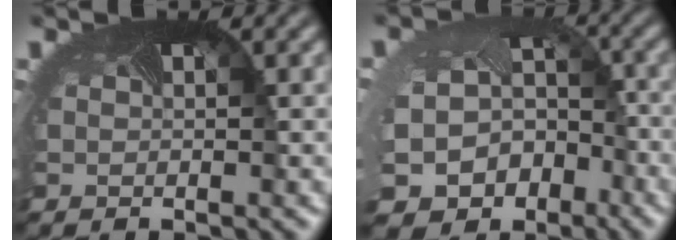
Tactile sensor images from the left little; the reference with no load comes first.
{"total": 11.7, "force": [-6.3, 9.1, 3.9], "torque": [-0.086, -0.066, -0.081]}